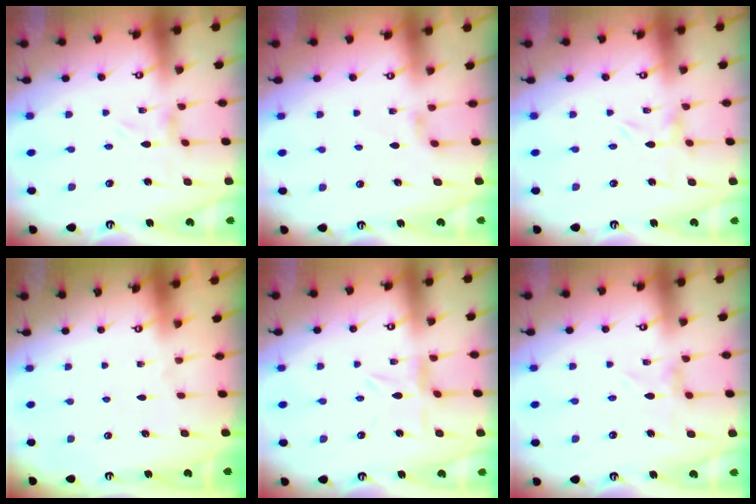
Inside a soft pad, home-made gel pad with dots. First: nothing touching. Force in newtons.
{"total": 2.9, "press": 2.8, "slide": 0.4}
{"total": 0.0}
{"total": 0.0}
{"total": 2.8, "press": 2.7, "slide": 0.3}
{"total": 2.6, "press": 2.6, "slide": 0.3}